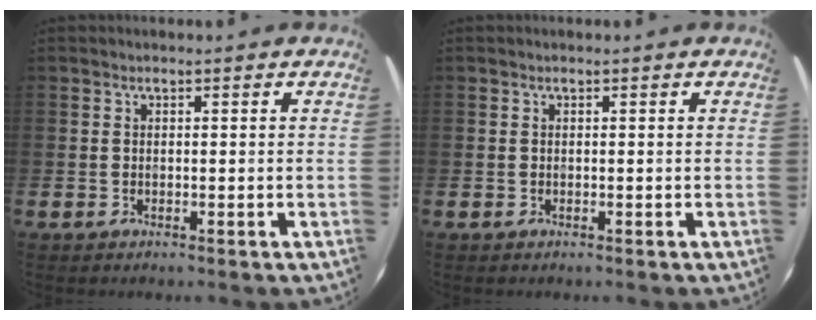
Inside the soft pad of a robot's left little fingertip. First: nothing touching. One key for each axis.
{"total": 0.0}